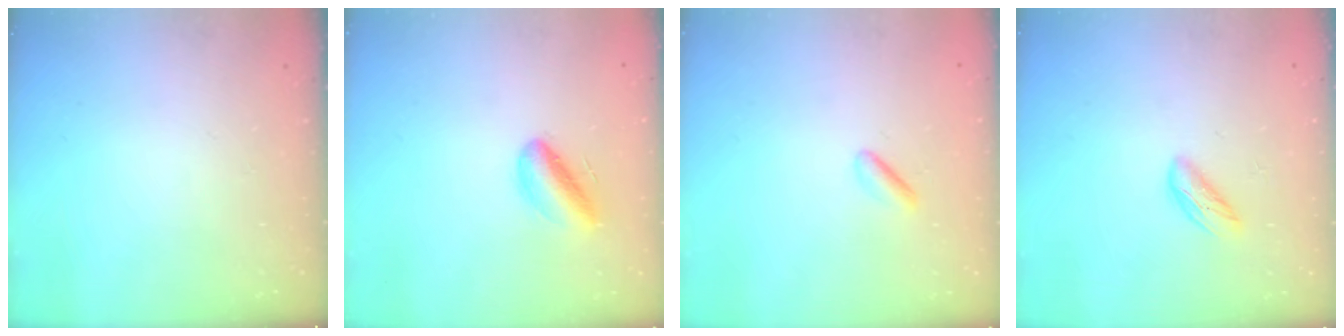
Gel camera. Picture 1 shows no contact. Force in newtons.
{"total": 7.8, "press": 7.4, "slide": 2.4}
{"total": 1.6, "press": 1.3, "slide": 0.9}
{"total": 4.6, "press": 4.6, "slide": 0.5}